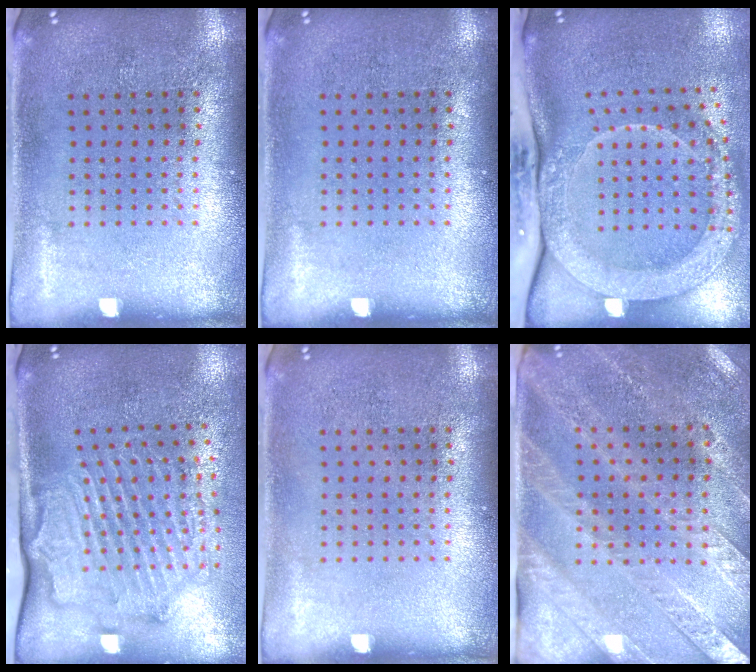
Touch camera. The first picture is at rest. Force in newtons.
{"total": 0.0}
{"total": 2.7, "press": 2.2, "slide": 1.6}
{"total": 2.1, "press": 2.1, "slide": 0.5}
{"total": 0.0}
{"total": 2.7, "press": 2.5, "slide": 1.0}